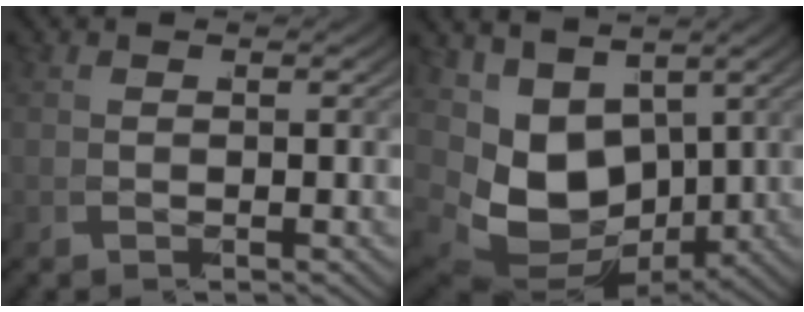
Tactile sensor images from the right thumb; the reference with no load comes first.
{"total": 13.2, "force": [-1.1, 10.1, 8.5], "torque": [-0.191, -0.047, -0.001]}